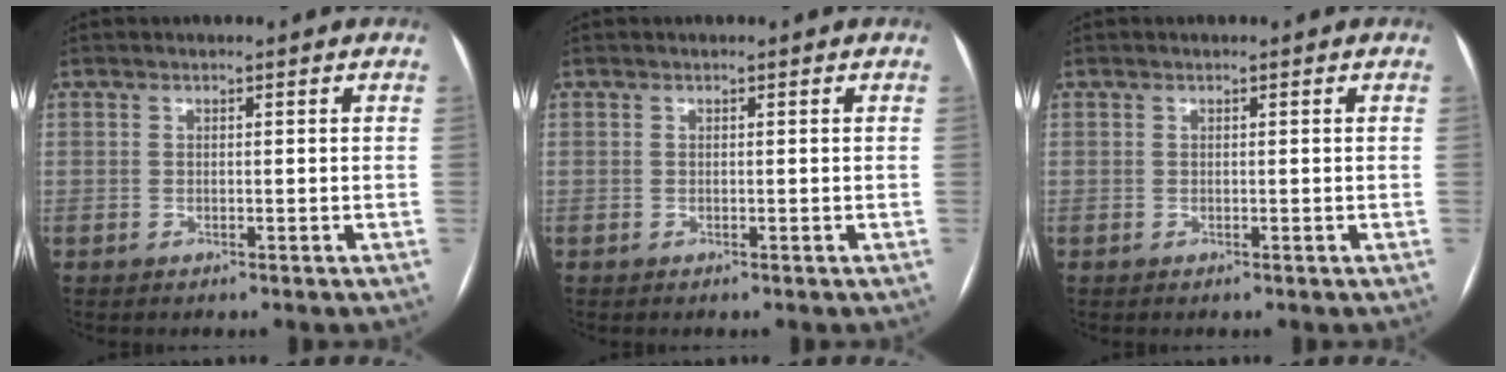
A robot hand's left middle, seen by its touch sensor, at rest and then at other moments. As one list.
[{"total": 0.0}, {"total": 0.0}]